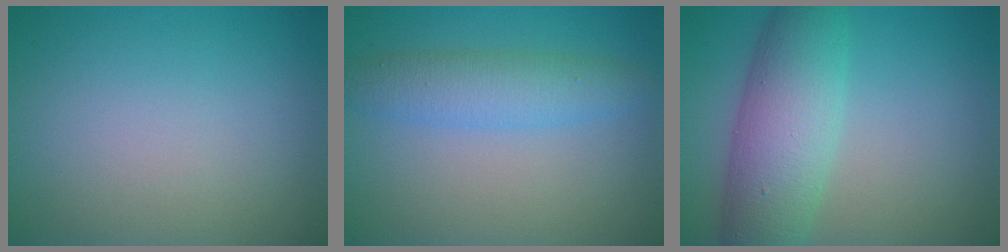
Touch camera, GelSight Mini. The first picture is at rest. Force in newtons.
{"total": 3.7, "press": 3.7, "slide": 0.1}
{"total": 7.3, "press": 7.3, "slide": 0.3}